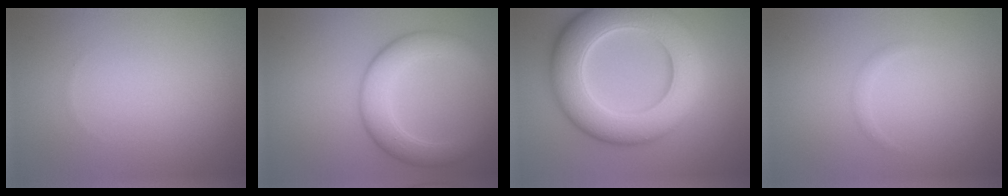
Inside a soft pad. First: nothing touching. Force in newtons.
{"total": 5.0, "press": 5.0, "slide": 0.3}
{"total": 11.3, "press": 11.3, "slide": 0.2}
{"total": 0.7, "press": 0.7, "slide": 0.0}